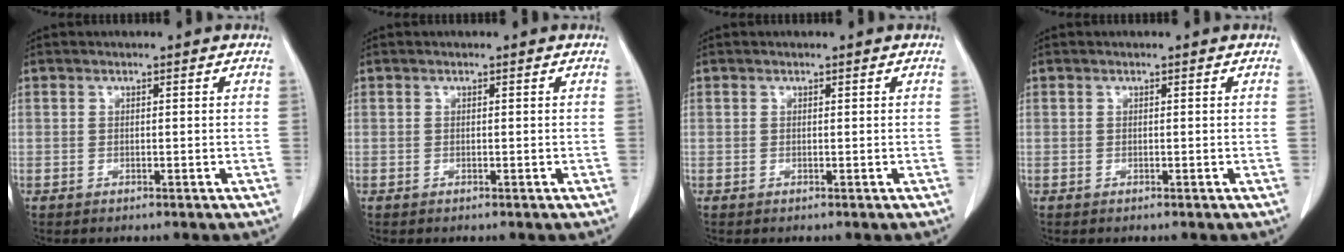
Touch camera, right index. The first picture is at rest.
{"total": 0.0}
{"total": 0.0}
{"total": 0.0}